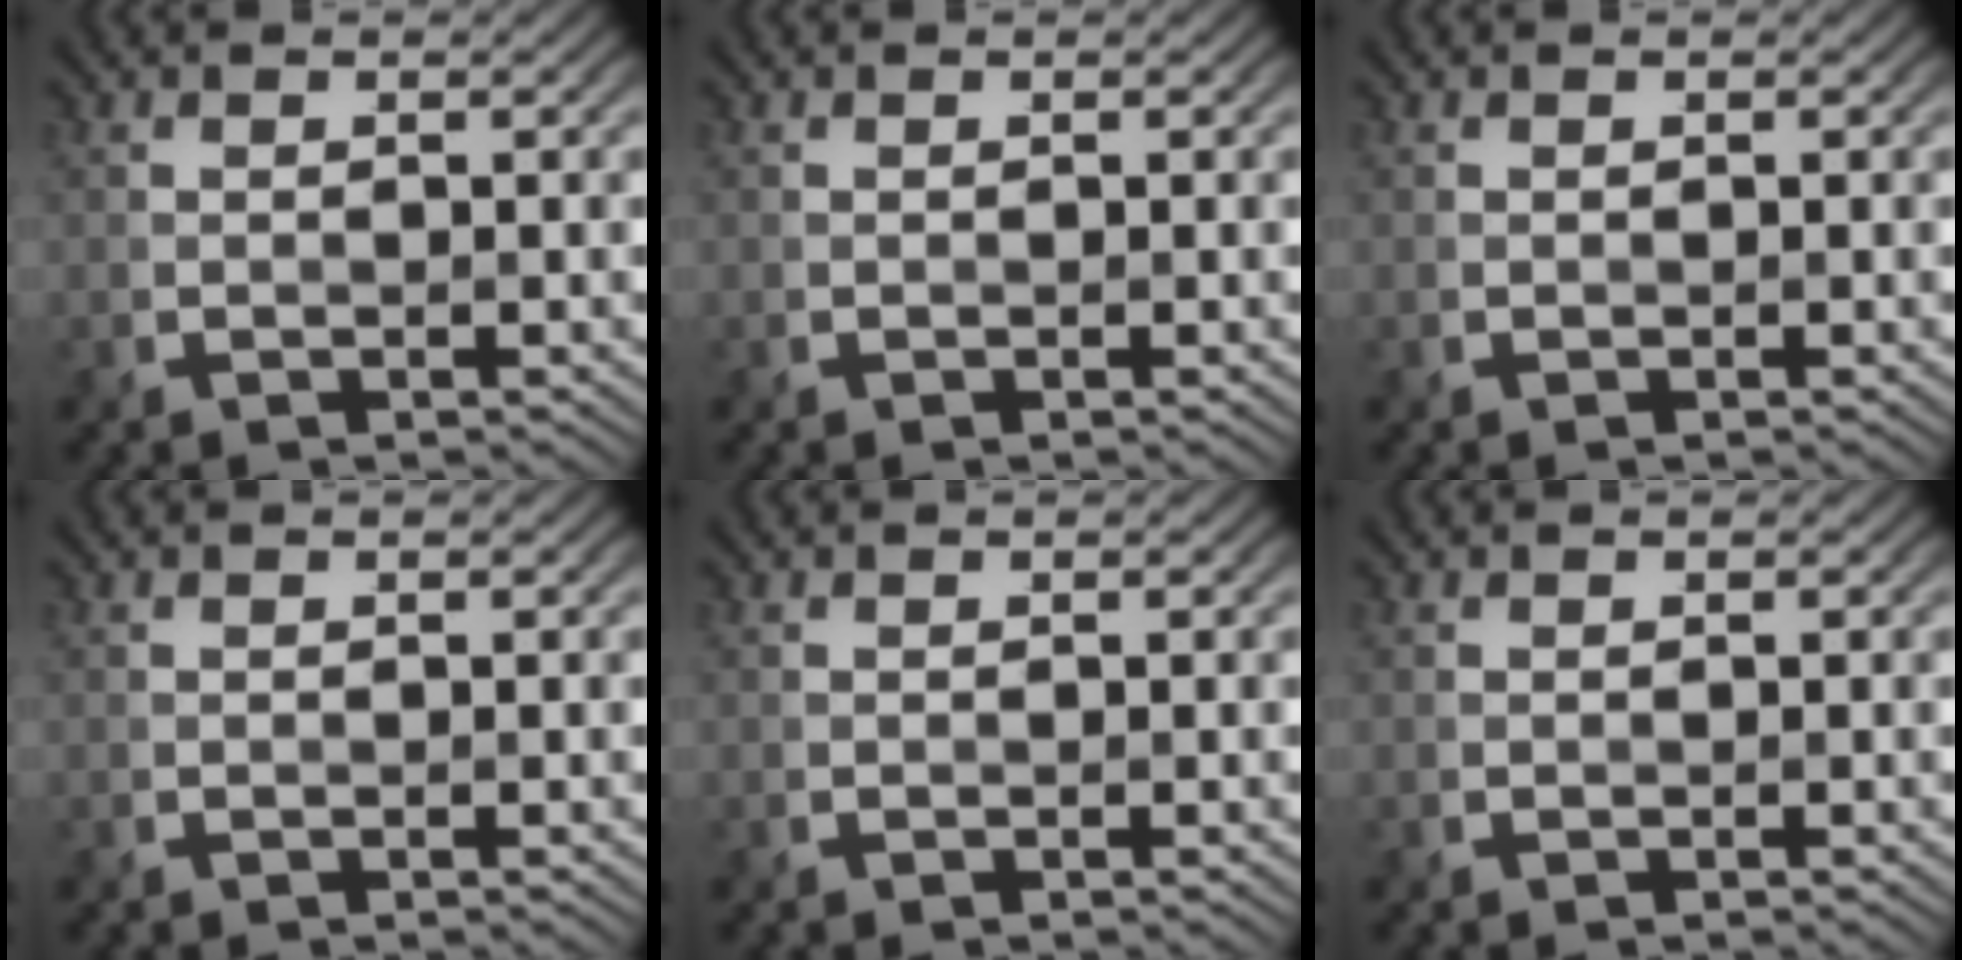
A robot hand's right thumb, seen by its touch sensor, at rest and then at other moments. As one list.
[{"total": 0.0}, {"total": 0.0}, {"total": 0.0}, {"total": 0.0}, {"total": 0.0}]